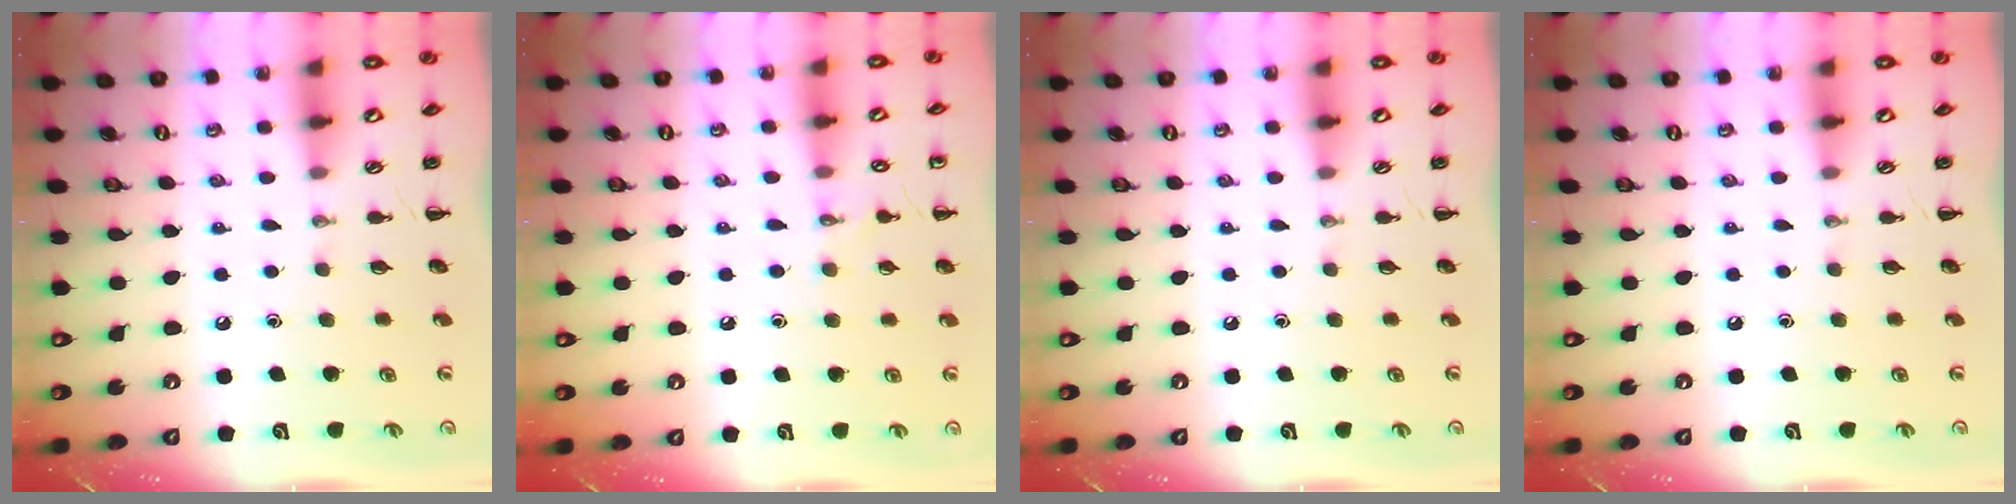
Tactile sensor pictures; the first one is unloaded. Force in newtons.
{"total": 6.6, "press": 6.3, "slide": 2.0}
{"total": 0.0}
{"total": 0.0}